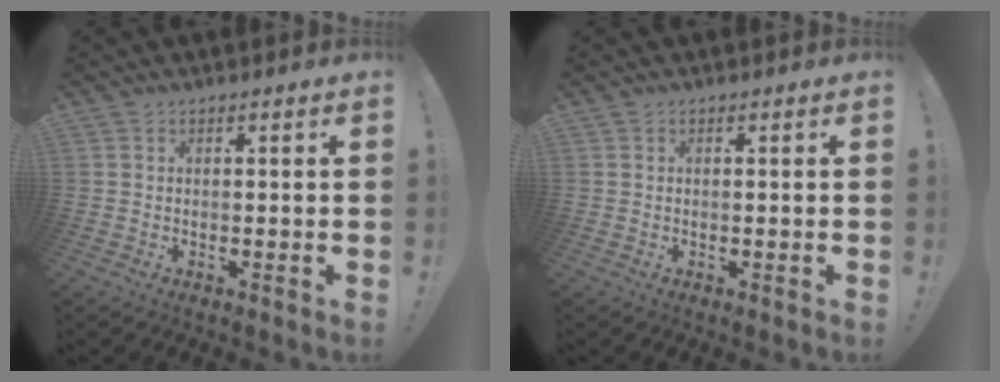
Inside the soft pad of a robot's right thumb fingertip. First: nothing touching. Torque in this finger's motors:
{"motor_torque": [-0.23, -0.38, -0.16, 0.26, -0.01]}